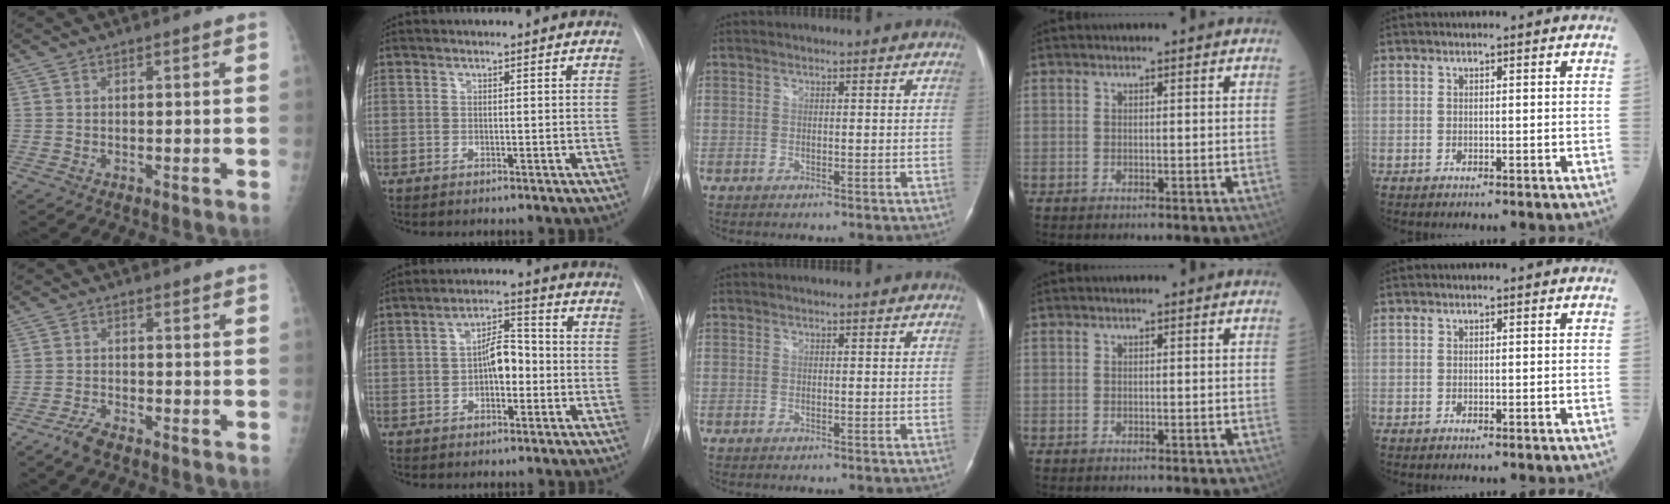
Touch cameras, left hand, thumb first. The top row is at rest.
{"thumb": {"total": 3.2, "force": [-2.5, 1.0, 1.7], "torque": [-0.044, 0.006, -0.049]}, "index": {"total": 6.1, "force": [-0.9, 2.9, 5.3], "torque": [-0.092, 0.019, -0.017]}}